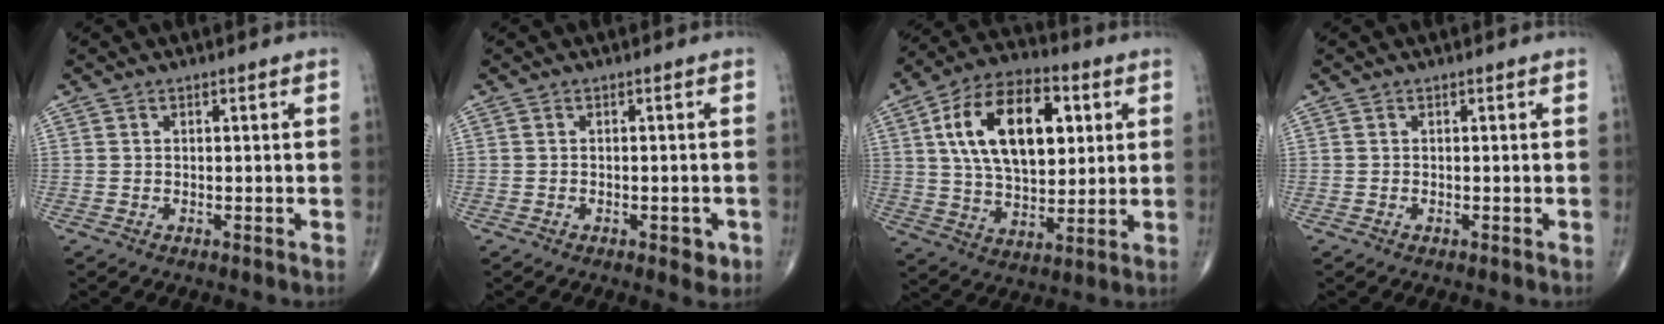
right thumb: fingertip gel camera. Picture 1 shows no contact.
{"total": 2.4, "force": [-1.1, 1.2, 1.8], "torque": [-0.013, 0.000, -0.013]}
{"total": 20.3, "force": [5.4, 11.2, 16.0], "torque": [-0.247, 0.000, 0.091]}
{"total": 0.0}